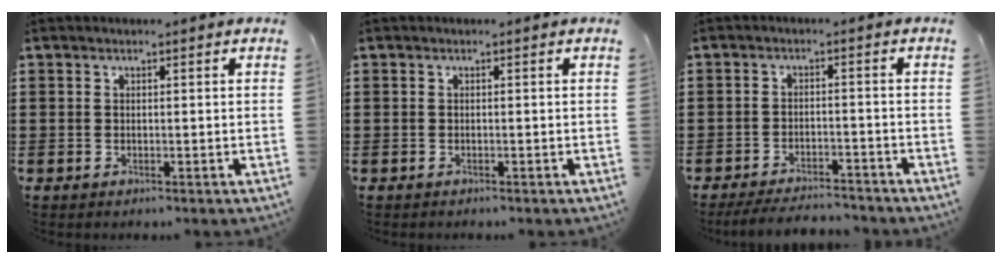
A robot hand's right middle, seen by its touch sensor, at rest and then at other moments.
{"total": 0.0}
{"total": 3.9, "force": [-3.8, 0.3, 1.0], "torque": [-0.016, 0.003, -0.075]}